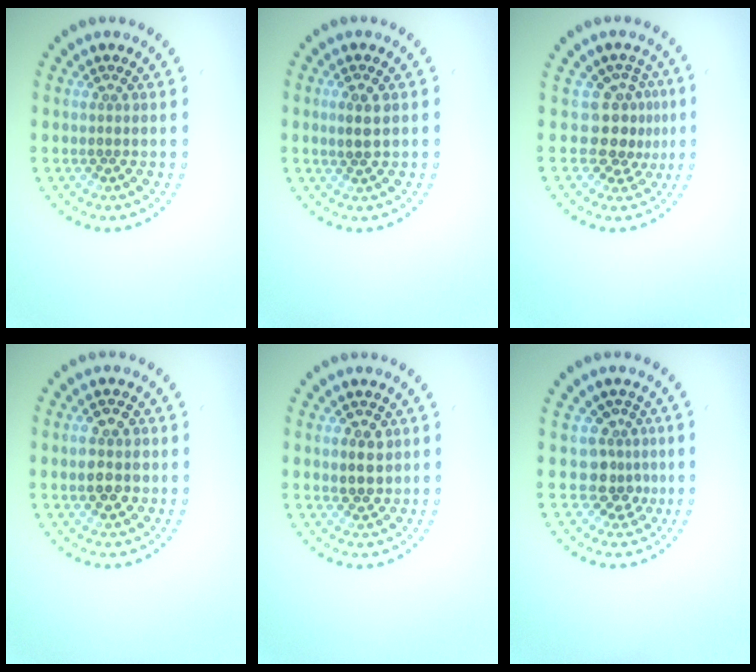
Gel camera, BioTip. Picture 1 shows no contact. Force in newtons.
{"total": 1.9, "press": 1.8, "slide": 0.5}
{"total": 3.4, "press": 2.4, "slide": 2.4}
{"total": 3.8, "press": 3.8, "slide": 0.1}
{"total": 2.4, "press": 2.3, "slide": 0.6}
{"total": 2.7, "press": 2.1, "slide": 1.8}